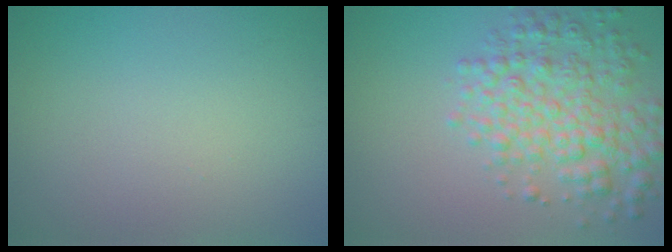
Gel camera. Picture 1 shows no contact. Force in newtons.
{"total": 5.5, "press": 5.5, "slide": 0.1}